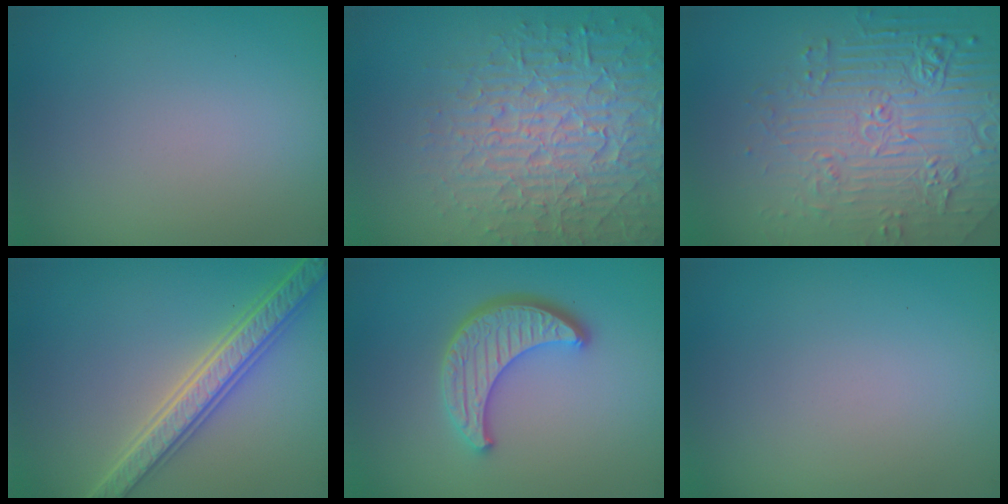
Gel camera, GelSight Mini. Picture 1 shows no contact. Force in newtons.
{"total": 7.4, "press": 7.2, "slide": 1.8}
{"total": 8.5, "press": 5.9, "slide": 6.1}
{"total": 5.5, "press": 5.4, "slide": 1.1}
{"total": 4.5, "press": 3.8, "slide": 2.5}
{"total": 0.0}